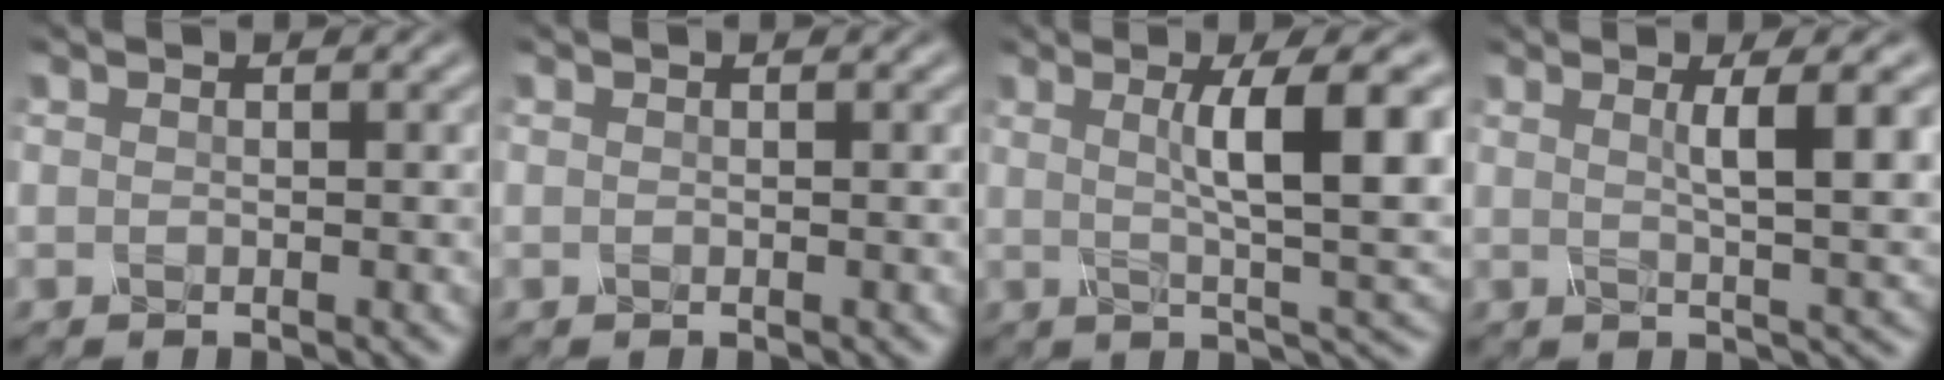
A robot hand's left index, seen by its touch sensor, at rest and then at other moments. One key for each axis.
{"total": 0.0}
{"total": 9.1, "fx": 2.0, "fy": 1.9, "fz": 8.7, "tx": -0.114, "ty": 0.001, "tz": 0.033}
{"total": 5.9, "fx": 1.5, "fy": 1.3, "fz": 5.5, "tx": -0.070, "ty": 0.004, "tz": 0.022}